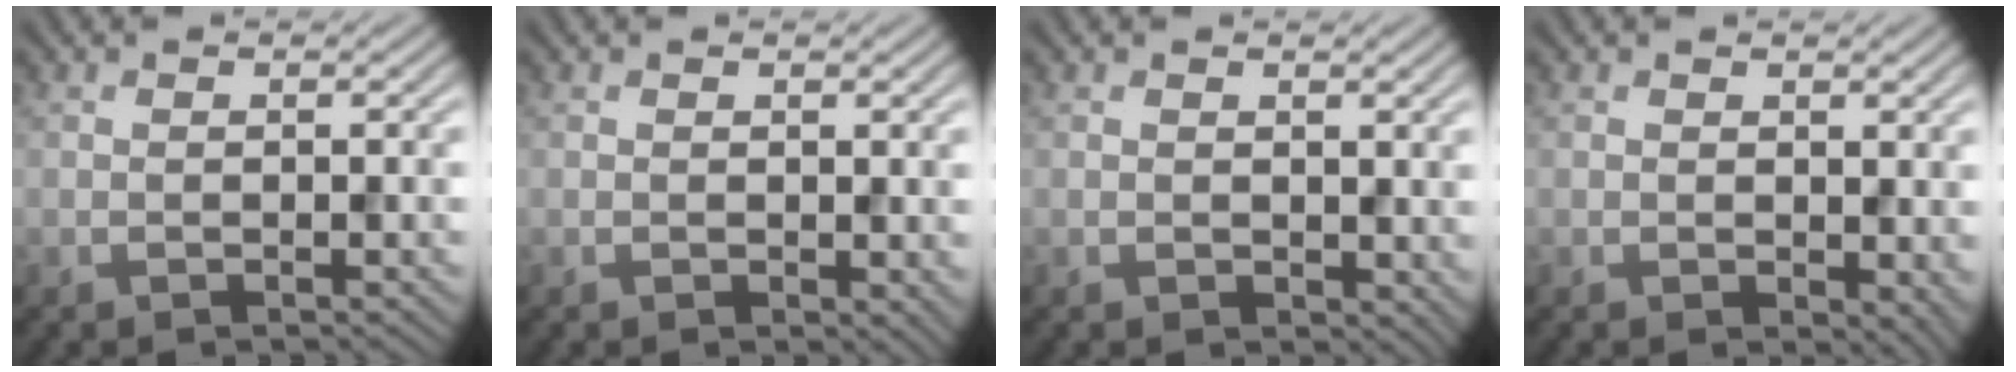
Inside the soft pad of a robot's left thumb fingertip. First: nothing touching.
{"total": 1.1, "force": [0.2, 0.8, 0.8], "torque": [-0.010, -0.004, 0.006]}
{"total": 1.7, "force": [0.7, 1.2, 0.9], "torque": [-0.016, -0.006, 0.017]}
{"total": 2.8, "force": [0.2, 1.8, 2.1], "torque": [-0.028, -0.010, 0.007]}